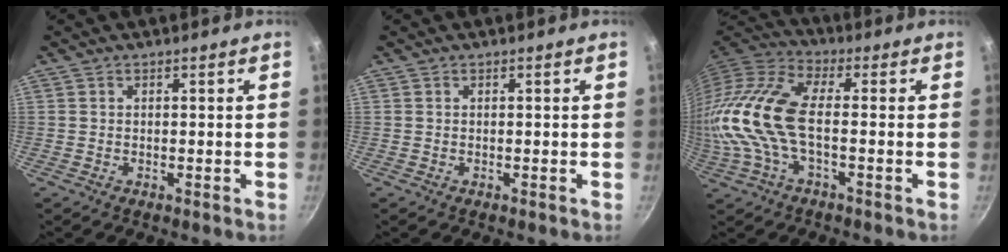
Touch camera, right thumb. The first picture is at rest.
{"total": 0.0}
{"total": 16.5, "force": [-1.5, 7.3, 14.7], "torque": [-0.321, 0.019, -0.046]}